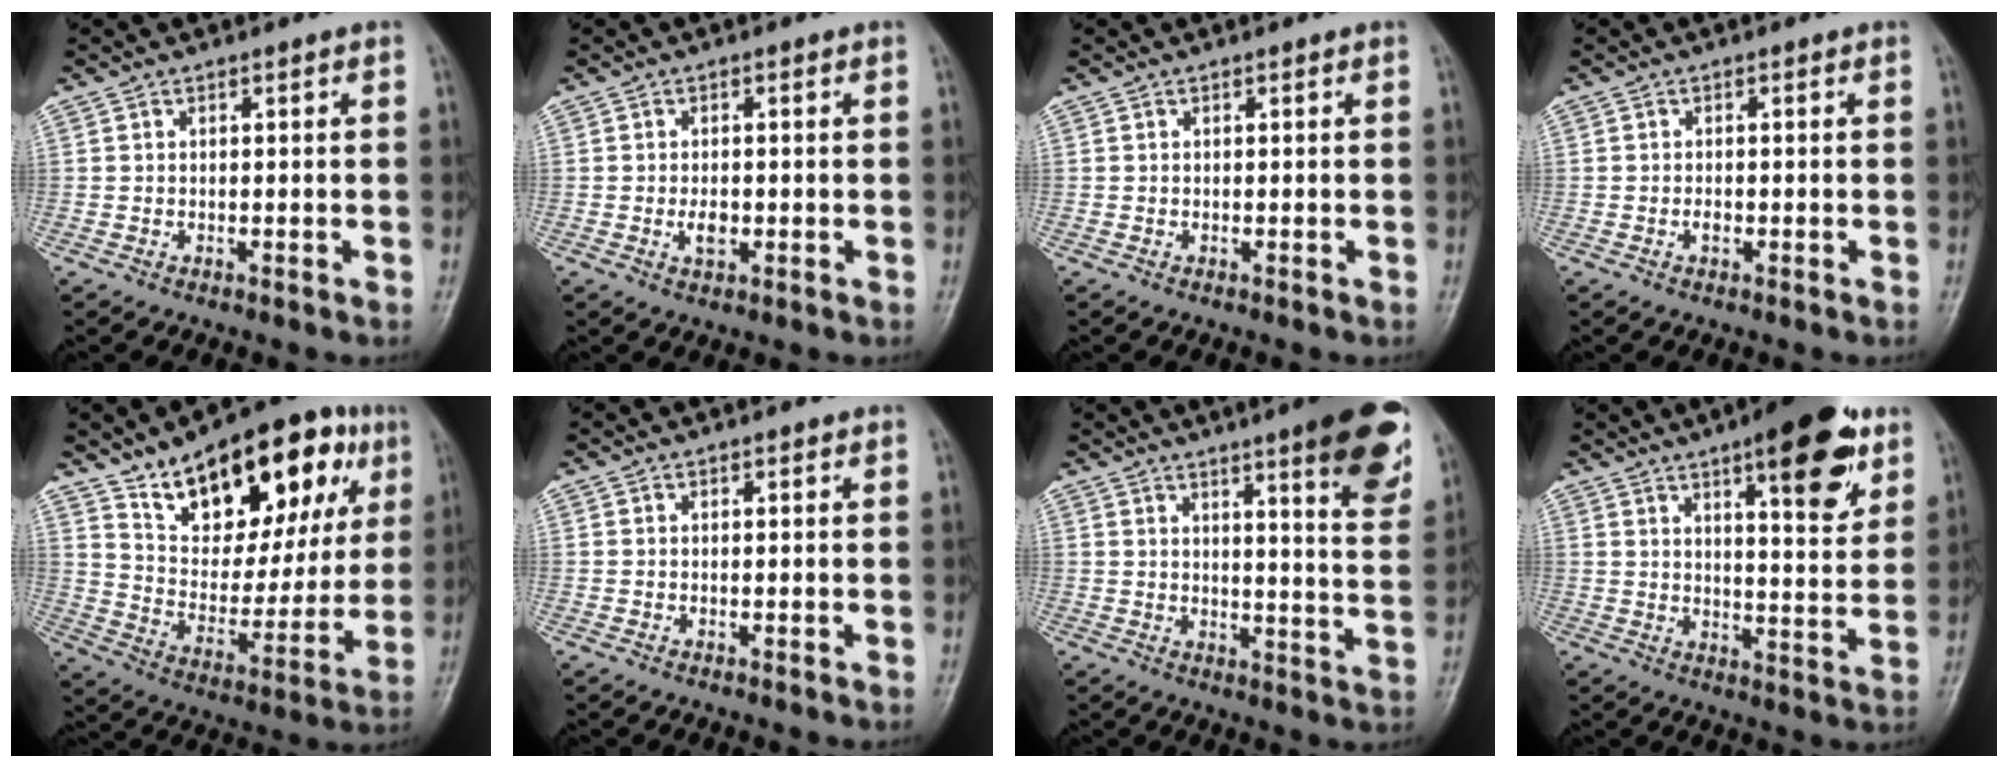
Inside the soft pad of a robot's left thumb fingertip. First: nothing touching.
{"total": 2.8, "force": [-0.6, 1.8, 2.1], "torque": [-0.027, 0.000, -0.010]}
{"total": 0.0}
{"total": 1.3, "force": [-0.4, 0.9, 0.8], "torque": [-0.007, 0.001, -0.010]}
{"total": 25.3, "force": [13.5, 12.0, 17.7], "torque": [-0.213, -0.028, 0.219]}
{"total": 0.6, "force": [0.4, 0.4, 0.2], "torque": [0.004, -0.001, 0.002]}
{"total": 15.9, "force": [9.2, 2.7, 12.7], "torque": [-0.134, -0.048, 0.116]}
{"total": 15.6, "force": [8.6, 4.9, 12.1], "torque": [-0.135, -0.038, 0.120]}